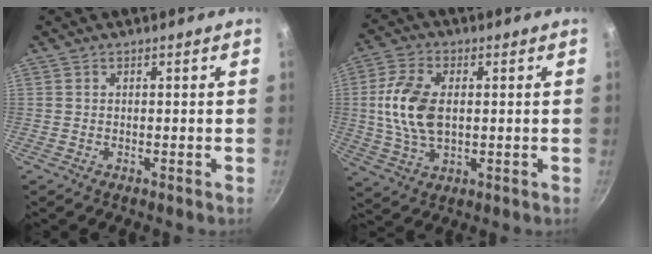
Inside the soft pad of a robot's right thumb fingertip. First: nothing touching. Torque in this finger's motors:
{"motor_torque": [-0.69, 1.01, 0.94, -0.10, 0.14]}